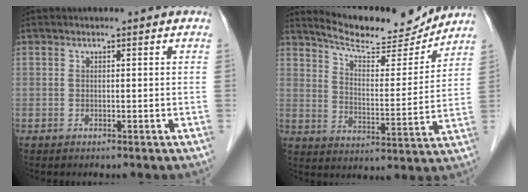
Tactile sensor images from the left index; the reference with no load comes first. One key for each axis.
{"total": 13.4, "fx": 12.7, "fy": 2.0, "fz": 3.9, "tx": -0.067, "ty": -0.010, "tz": 0.196}